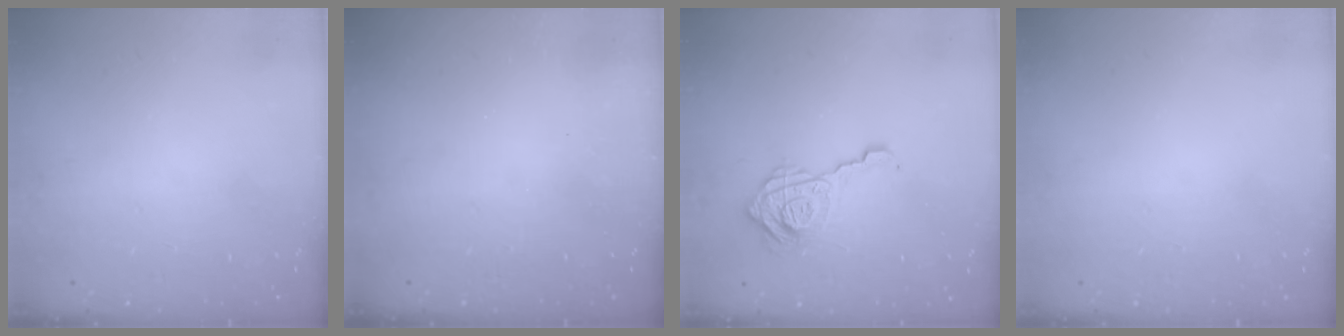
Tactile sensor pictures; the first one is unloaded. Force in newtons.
{"total": 2.4, "press": 2.3, "slide": 0.8}
{"total": 13.8, "press": 13.8, "slide": 1.3}
{"total": 0.0}